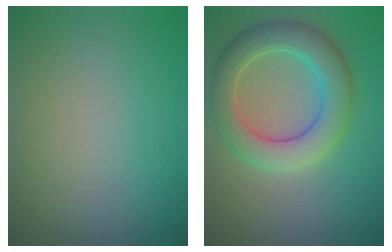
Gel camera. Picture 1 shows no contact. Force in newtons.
{"total": 6.7, "press": 6.6, "slide": 0.4}